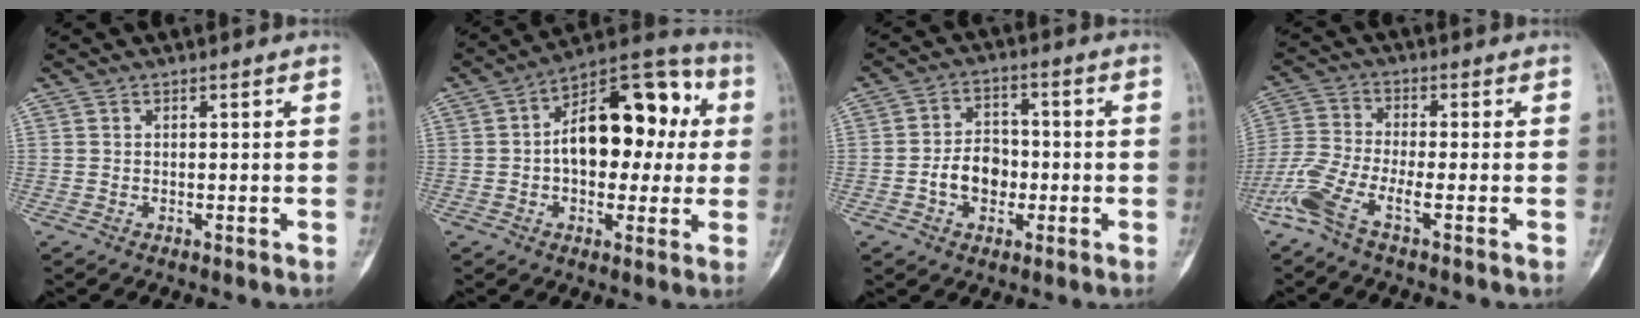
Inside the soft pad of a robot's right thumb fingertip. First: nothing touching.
{"total": 18.5, "force": [1.8, 10.8, 14.9], "torque": [-0.178, 0.038, 0.021]}
{"total": 7.7, "force": [-1.8, 5.7, 4.8], "torque": [-0.055, 0.023, -0.036]}
{"total": 8.2, "force": [-4.2, 1.6, 6.8], "torque": [-0.178, 0.013, -0.096]}